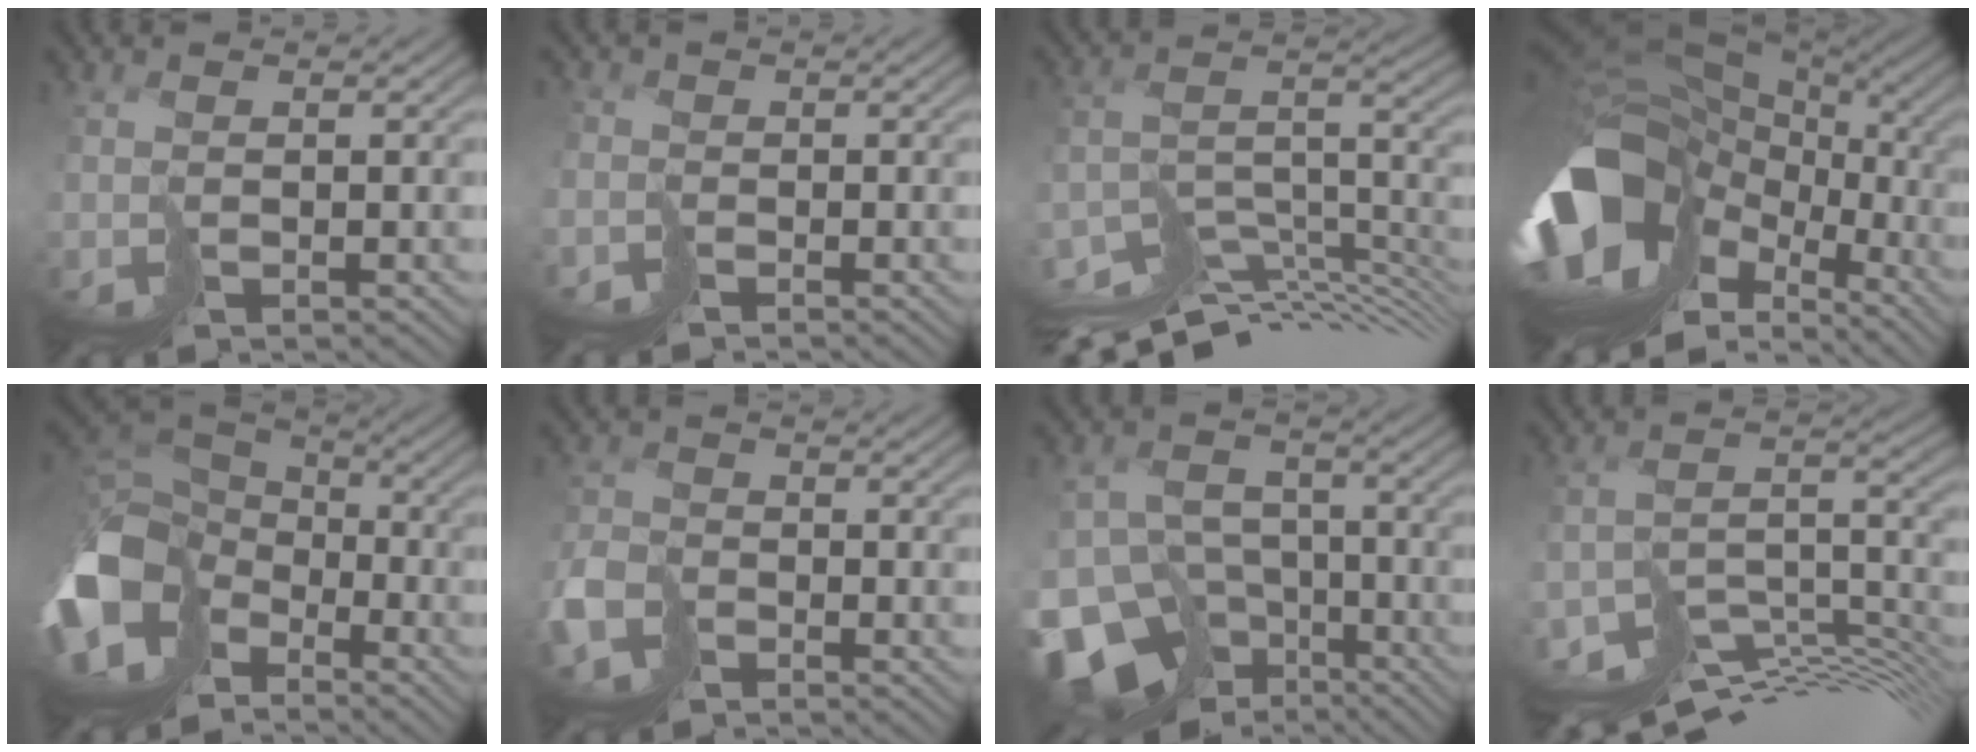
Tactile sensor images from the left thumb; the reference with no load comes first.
{"total": 2.3, "force": [-1.8, 1.2, -0.5], "torque": [0.019, -0.002, -0.051]}
{"total": 13.4, "force": [-10.7, 3.5, 7.2], "torque": [-0.132, 0.002, -0.172]}
{"total": 19.4, "force": [-5.8, 13.5, 12.7], "torque": [-0.299, -0.043, -0.086]}
{"total": 16.1, "force": [-6.5, 11.6, 9.1], "torque": [-0.251, -0.049, -0.110]}
{"total": 4.5, "force": [-2.9, 2.9, 1.9], "torque": [-0.044, -0.004, -0.068]}
{"total": 15.1, "force": [-9.4, 10.1, 6.0], "torque": [-0.161, -0.042, -0.140]}
{"total": 12.0, "force": [-9.6, 3.1, 6.5], "torque": [-0.105, -0.014, -0.149]}